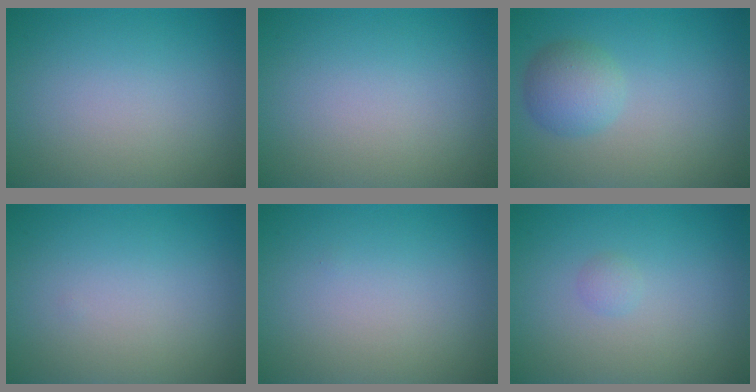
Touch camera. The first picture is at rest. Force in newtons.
{"total": 0.0}
{"total": 2.9, "press": 2.9, "slide": 0.1}
{"total": 0.0}
{"total": 0.0}
{"total": 0.7, "press": 0.7, "slide": 0.0}